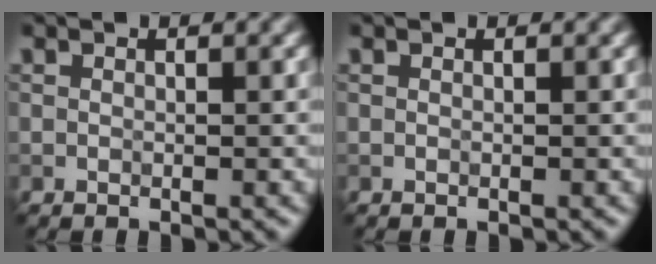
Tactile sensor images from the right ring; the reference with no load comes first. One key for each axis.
{"total": 0.0}